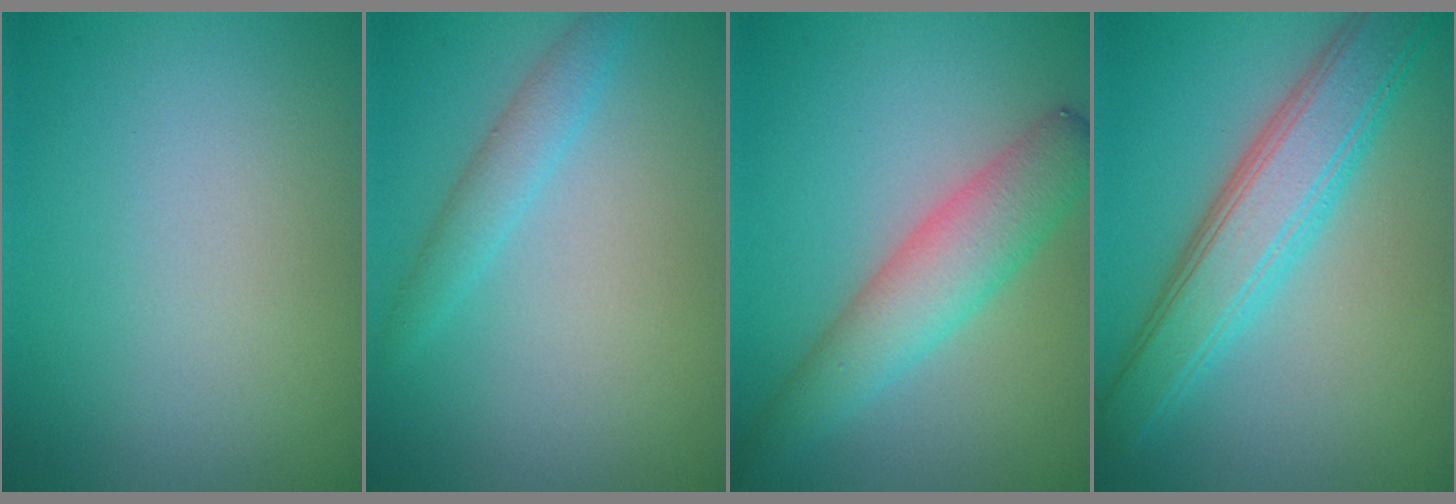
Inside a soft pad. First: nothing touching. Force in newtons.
{"total": 2.0, "press": 2.0, "slide": 0.2}
{"total": 4.9, "press": 4.9, "slide": 0.3}
{"total": 6.3, "press": 6.3, "slide": 0.4}